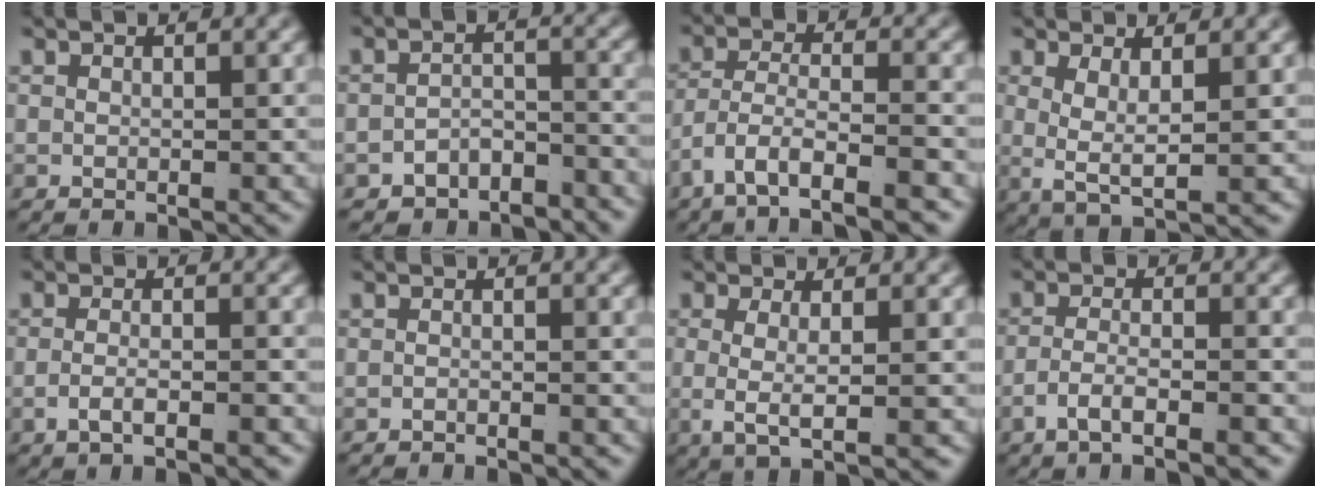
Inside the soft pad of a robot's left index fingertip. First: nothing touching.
{"total": 4.1, "force": [-3.6, 1.8, 0.7], "torque": [-0.003, -0.014, -0.061]}
{"total": 6.7, "force": [-4.2, 3.1, 4.1], "torque": [-0.084, -0.039, -0.052]}
{"total": 4.5, "force": [0.2, 2.2, 3.9], "torque": [-0.081, -0.019, 0.011]}
{"total": 2.4, "force": [-1.8, 0.2, 1.6], "torque": [-0.030, -0.013, -0.027]}
{"total": 1.0, "force": [-0.9, -0.4, 0.0], "torque": [-0.004, -0.006, -0.013]}
{"total": 4.0, "force": [-0.2, 0.9, 3.9], "torque": [-0.078, -0.016, 0.008]}
{"total": 3.5, "force": [-2.6, 0.7, 2.2], "torque": [-0.040, -0.015, -0.039]}